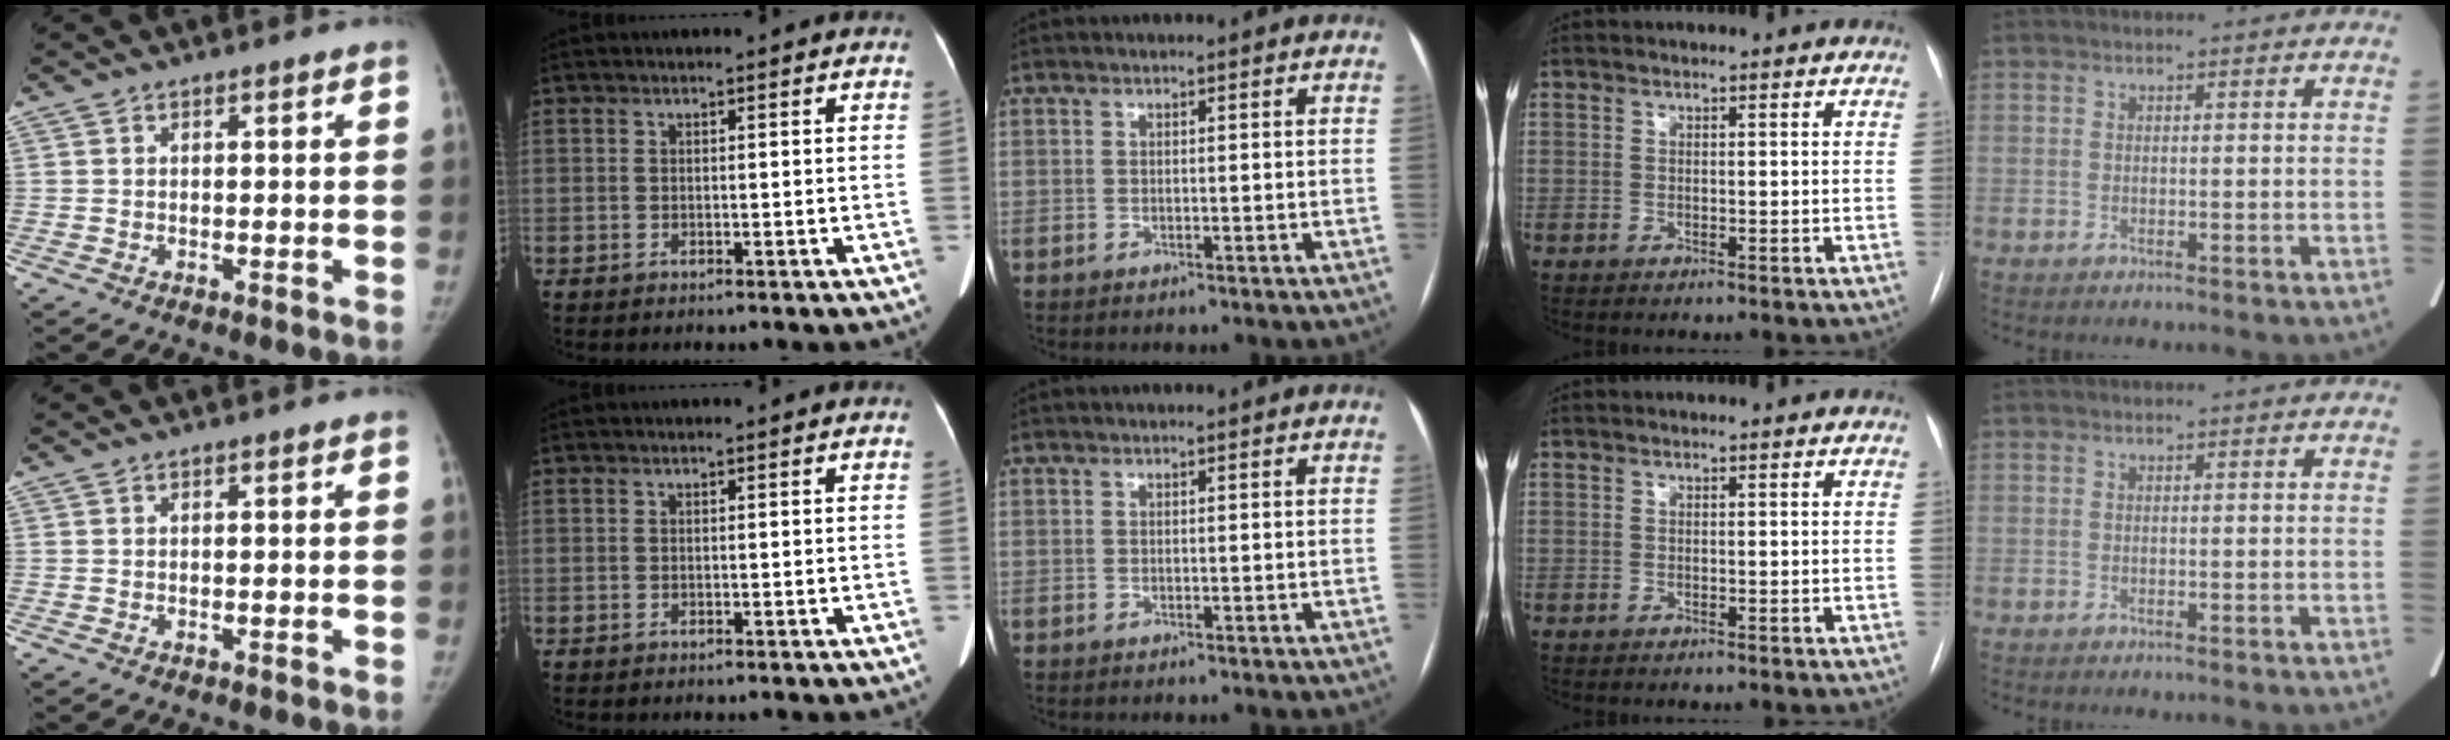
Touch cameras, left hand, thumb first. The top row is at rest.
{}